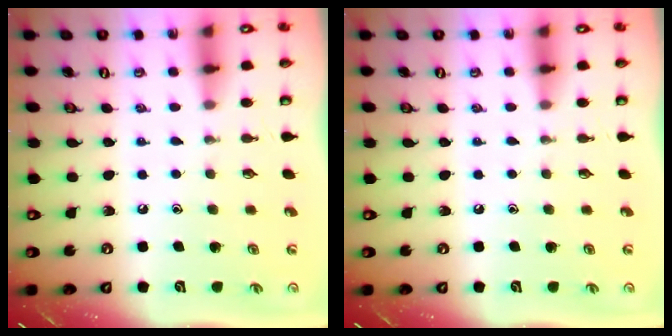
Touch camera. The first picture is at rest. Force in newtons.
{"total": 0.0}